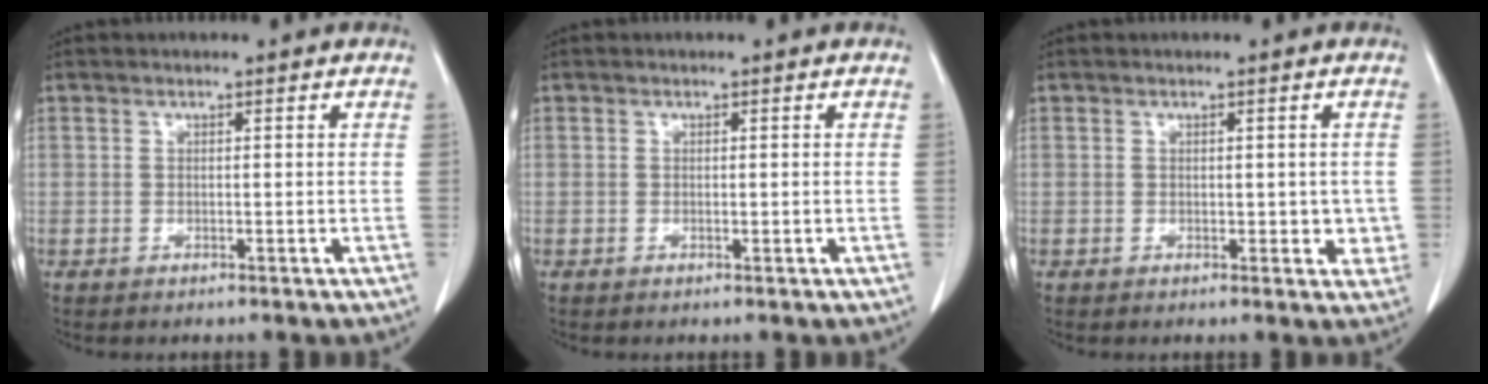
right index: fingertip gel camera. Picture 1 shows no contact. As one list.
[{"total": 0.8, "force": [-0.1, 0.4, 0.7], "torque": [-0.016, -0.002, -0.001]}, {"total": 4.0, "force": [-0.2, 2.5, 3.2], "torque": [-0.038, 0.009, 0.002]}]